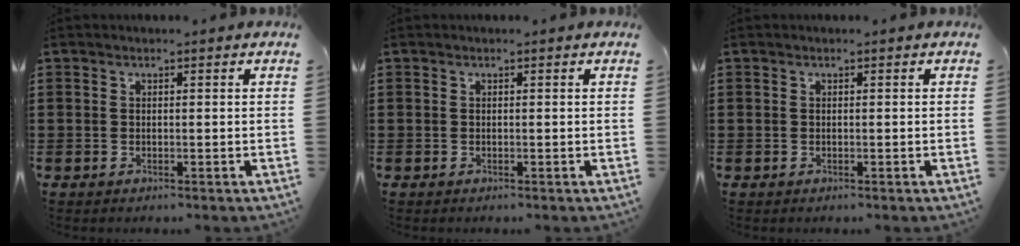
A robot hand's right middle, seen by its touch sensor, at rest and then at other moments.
{"total": 0.0}
{"total": 0.0}